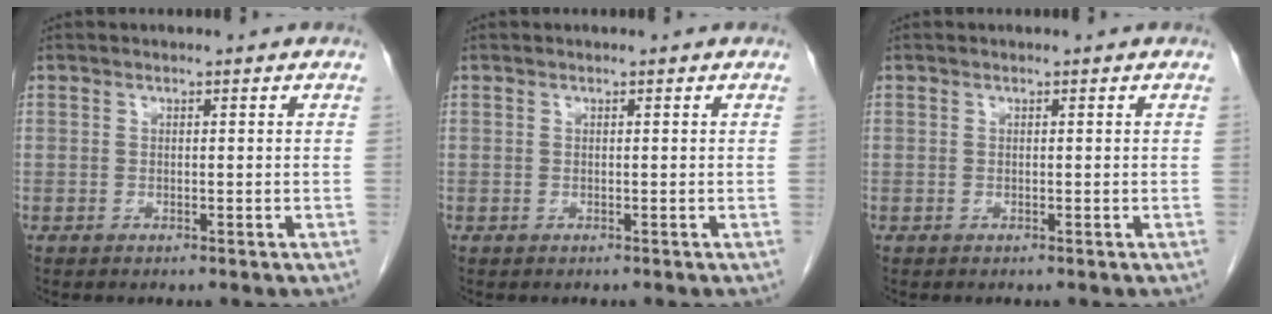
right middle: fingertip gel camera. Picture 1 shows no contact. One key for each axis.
{"total": 0.0}
{"total": 0.0}